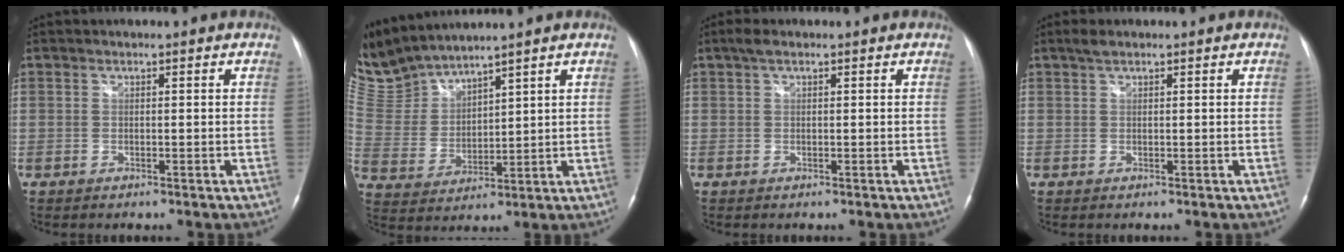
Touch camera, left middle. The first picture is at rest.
{"total": 10.5, "force": [10.3, 0.5, 1.9], "torque": [-0.068, 0.011, 0.229]}
{"total": 1.7, "force": [1.1, 0.5, 1.2], "torque": [-0.028, 0.018, 0.020]}
{"total": 1.5, "force": [1.1, 0.4, 0.9], "torque": [-0.023, 0.010, 0.023]}